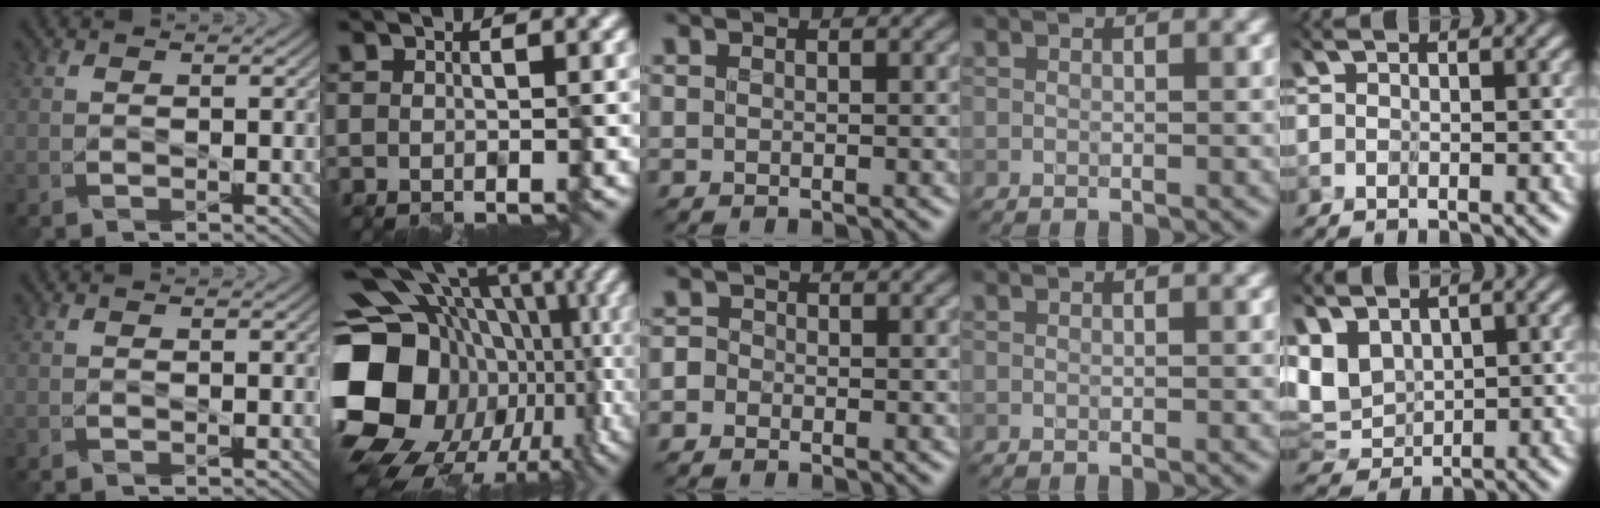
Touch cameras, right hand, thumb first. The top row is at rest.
{"index": {"total": 19.5, "force": [-2.9, 14.9, 12.3], "torque": [-0.223, 0.011, -0.045]}, "middle": {"total": 1.8, "force": [-0.7, 1.6, 0.0], "torque": [0.027, 0.016, -0.025]}, "little": {"total": 5.6, "force": [1.5, 3.7, 3.9], "torque": [-0.102, -0.008, 0.041]}}